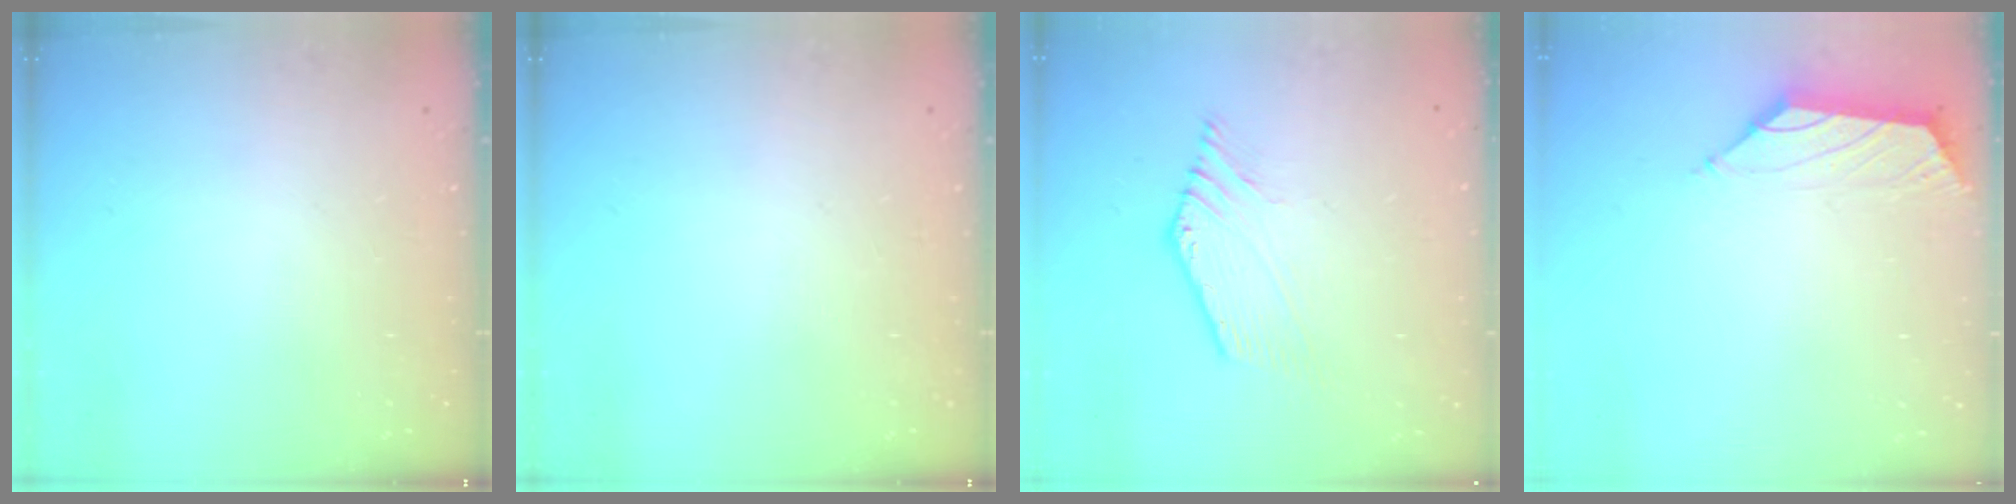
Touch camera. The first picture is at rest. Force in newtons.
{"total": 0.0}
{"total": 1.8, "press": 1.8, "slide": 0.2}
{"total": 1.7, "press": 1.6, "slide": 0.6}